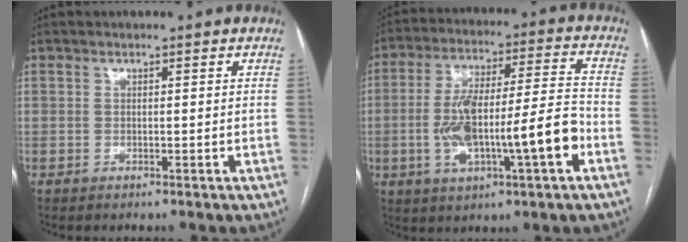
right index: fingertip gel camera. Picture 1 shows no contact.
{"total": 15.8, "force": [-4.2, 2.2, 15.1], "torque": [-0.274, 0.017, -0.061]}